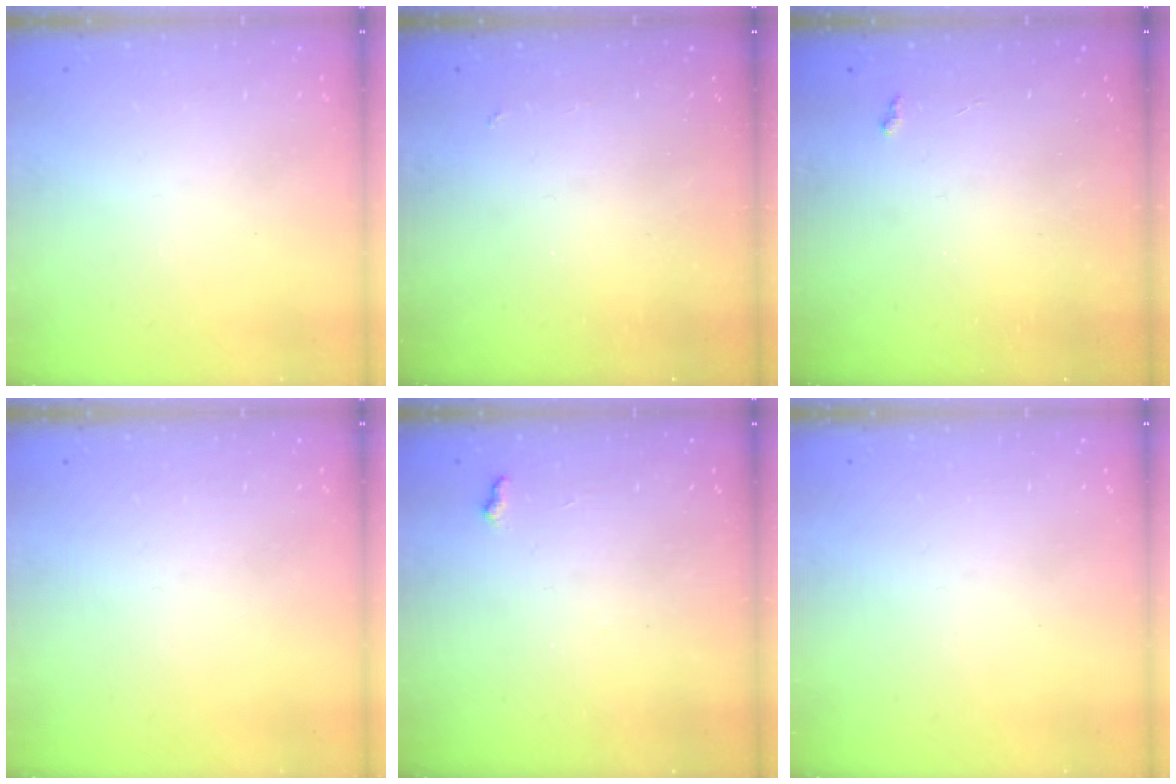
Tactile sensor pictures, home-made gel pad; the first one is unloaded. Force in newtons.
{"total": 1.9, "press": 1.8, "slide": 0.4}
{"total": 2.5, "press": 2.4, "slide": 0.4}
{"total": 0.0}
{"total": 4.8, "press": 4.8, "slide": 0.7}
{"total": 0.0}